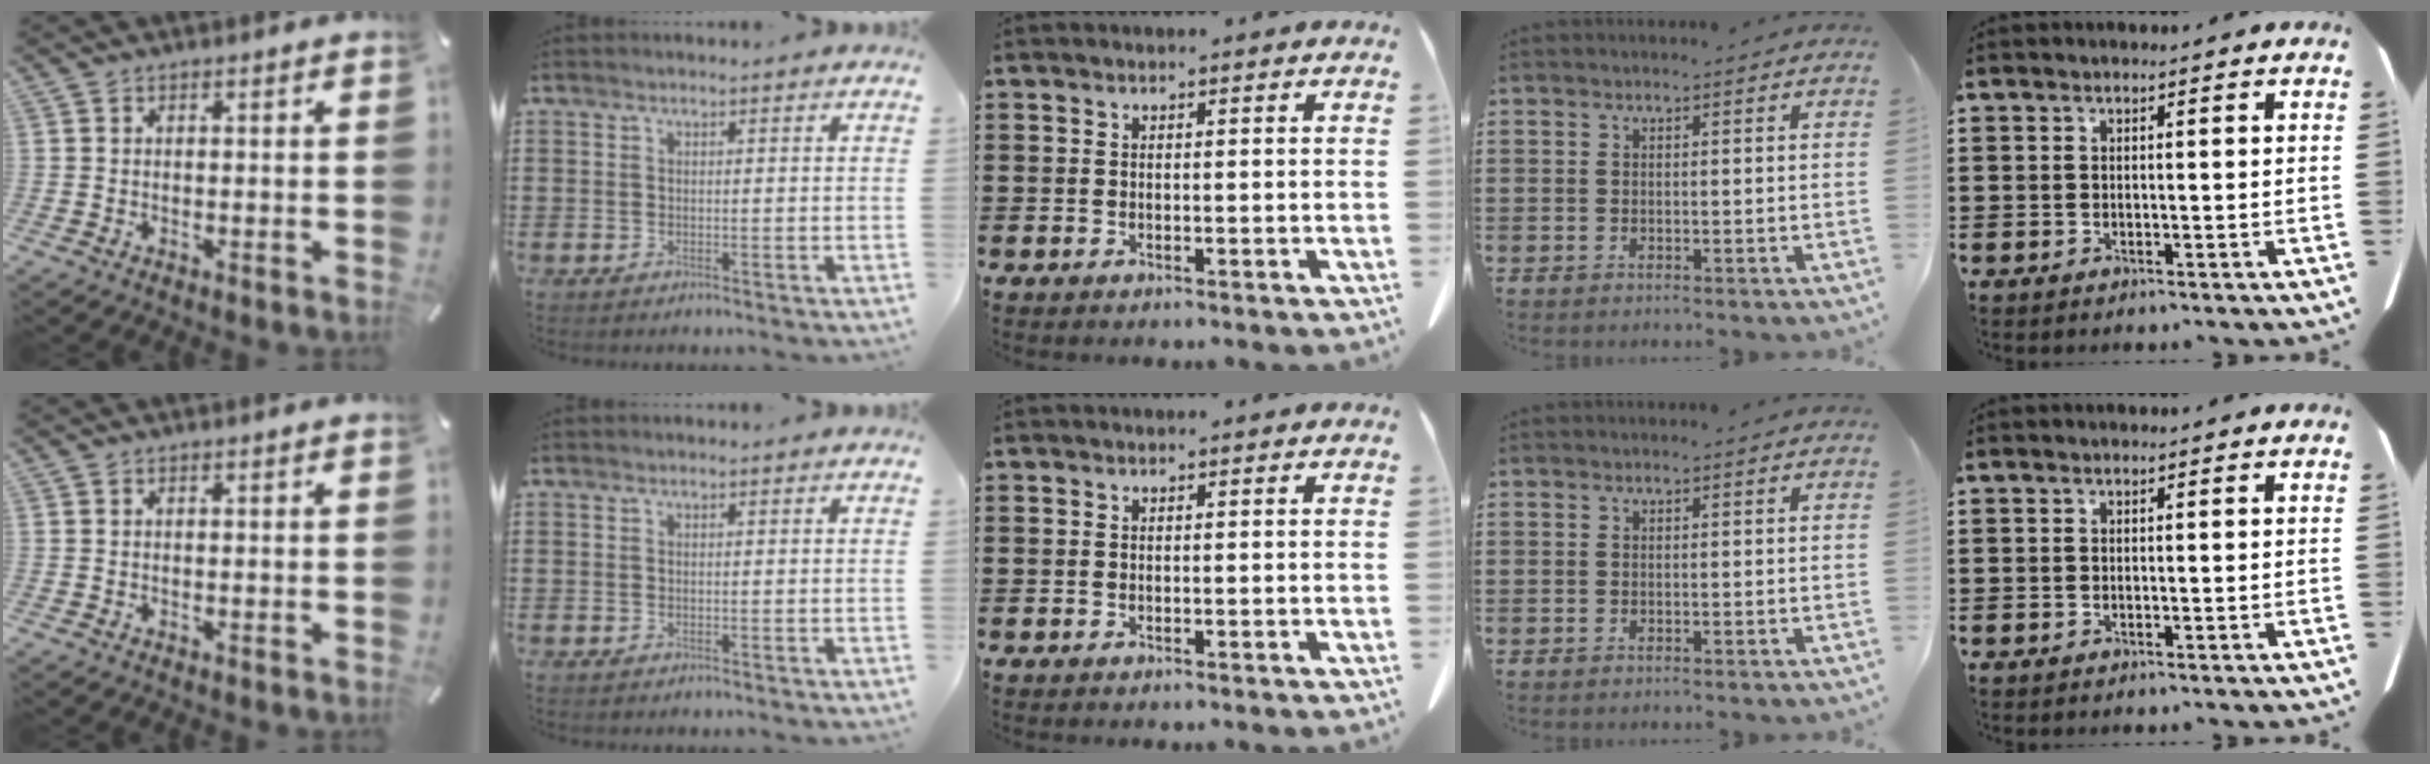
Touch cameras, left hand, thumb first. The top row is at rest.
{}